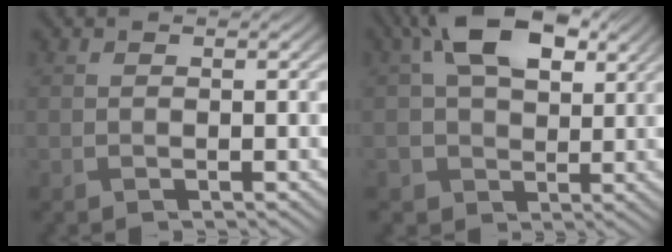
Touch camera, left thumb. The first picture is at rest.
{"total": 9.5, "force": [3.3, 6.2, 6.4], "torque": [-0.134, 0.005, 0.062]}